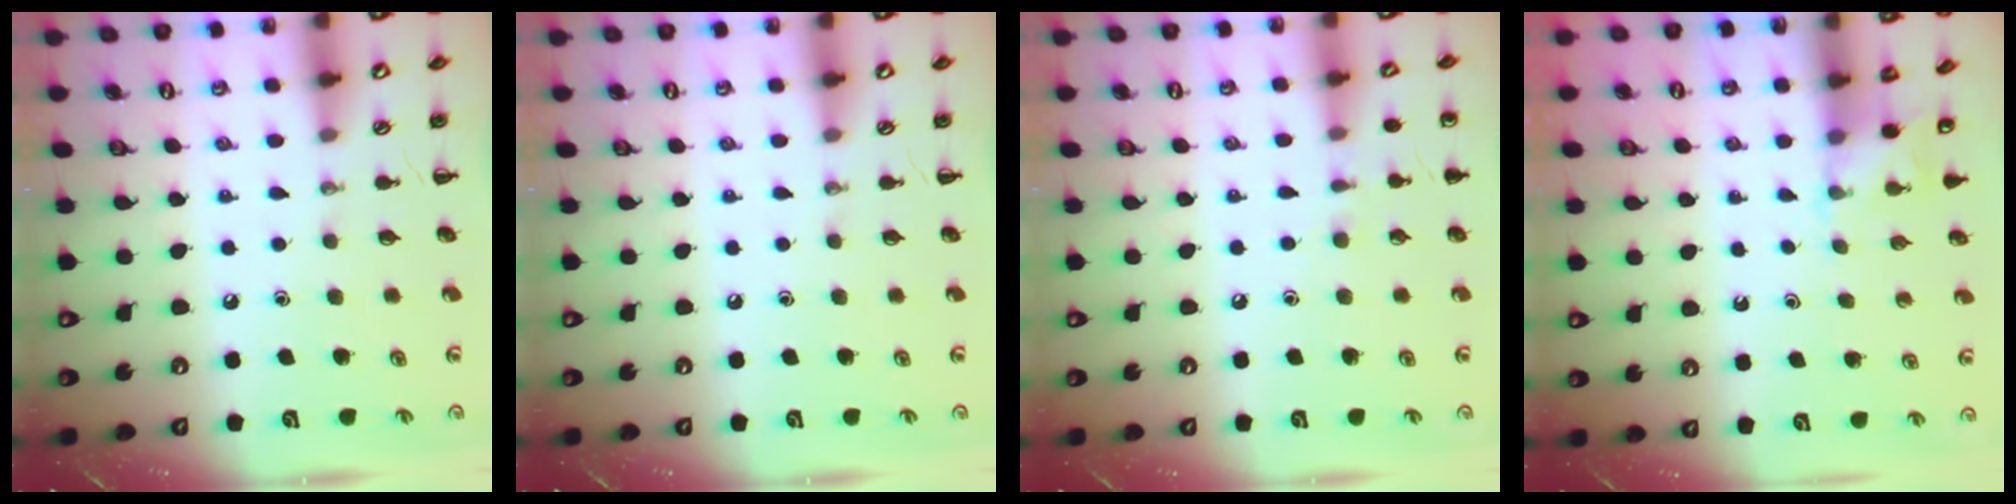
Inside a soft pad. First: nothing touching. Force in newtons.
{"total": 0.0}
{"total": 5.4, "press": 5.2, "slide": 1.7}
{"total": 3.9, "press": 3.7, "slide": 1.0}